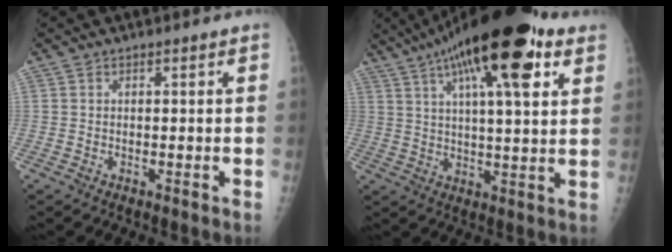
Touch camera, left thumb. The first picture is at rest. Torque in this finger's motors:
{"motor_torque": [2.35, -0.64, 2.50, -0.26, 0.45]}